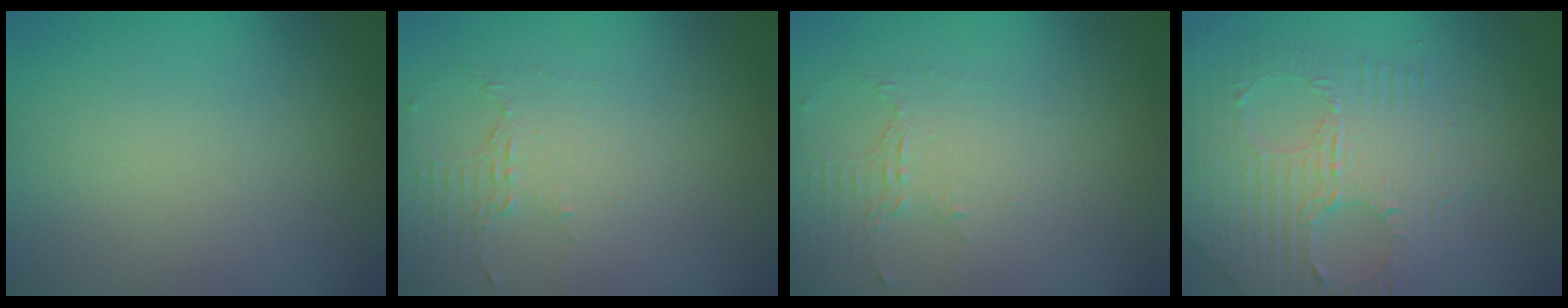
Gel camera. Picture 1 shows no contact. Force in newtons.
{"total": 2.0, "press": 1.5, "slide": 1.4}
{"total": 2.0, "press": 1.5, "slide": 1.4}
{"total": 7.1, "press": 4.6, "slide": 5.4}